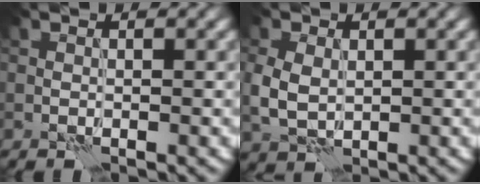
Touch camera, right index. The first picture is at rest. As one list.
[{"total": 3.3, "force": [0.4, 2.5, 2.1], "torque": [-0.055, -0.002, 0.007]}]